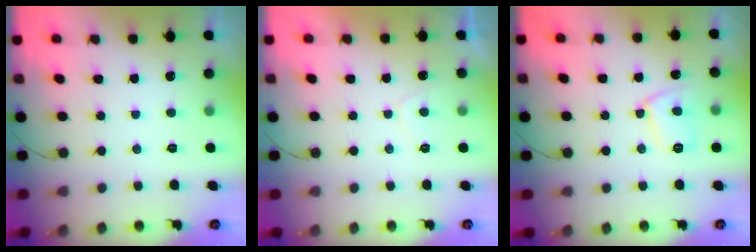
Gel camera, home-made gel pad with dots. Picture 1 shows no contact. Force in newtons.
{"total": 2.8, "press": 2.7, "slide": 0.8}
{"total": 8.5, "press": 8.4, "slide": 0.7}